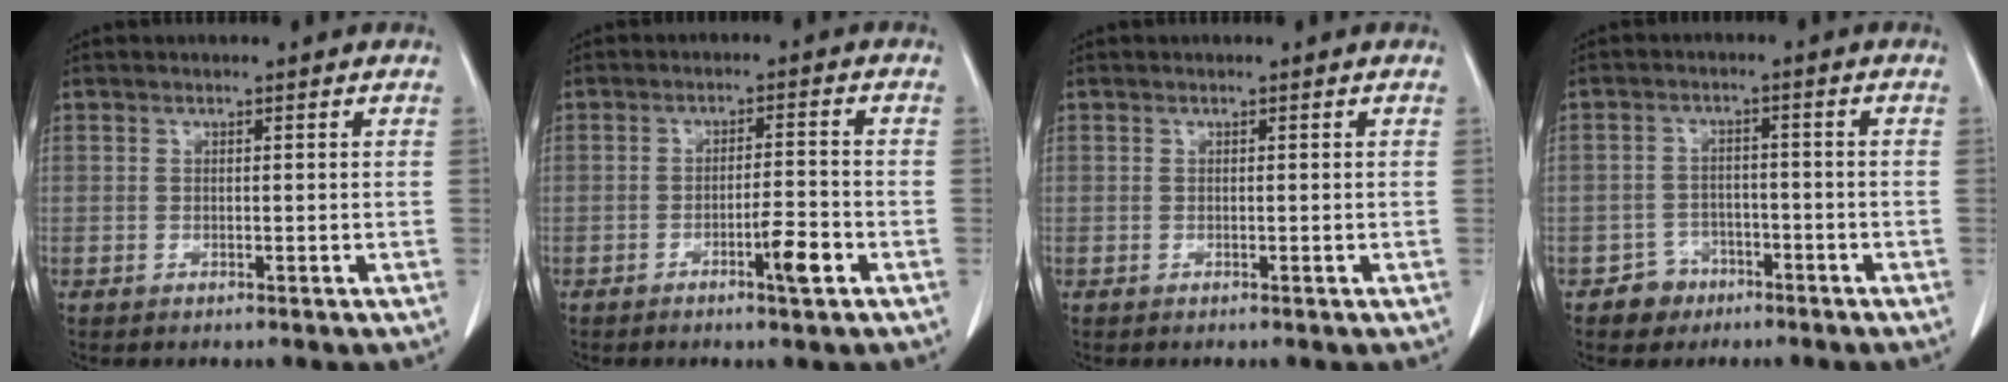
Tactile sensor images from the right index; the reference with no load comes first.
{"total": 4.6, "force": [-2.4, 0.3, 3.9], "torque": [-0.060, -0.001, -0.039]}
{"total": 0.0}
{"total": 3.9, "force": [-2.5, 3.1, 0.1], "torque": [0.001, 0.013, -0.037]}